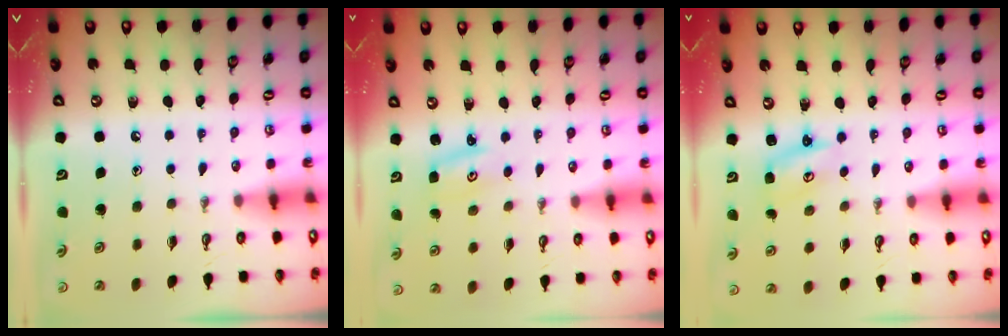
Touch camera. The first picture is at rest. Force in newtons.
{"total": 2.7, "press": 2.7, "slide": 0.3}
{"total": 2.6, "press": 2.6, "slide": 0.2}